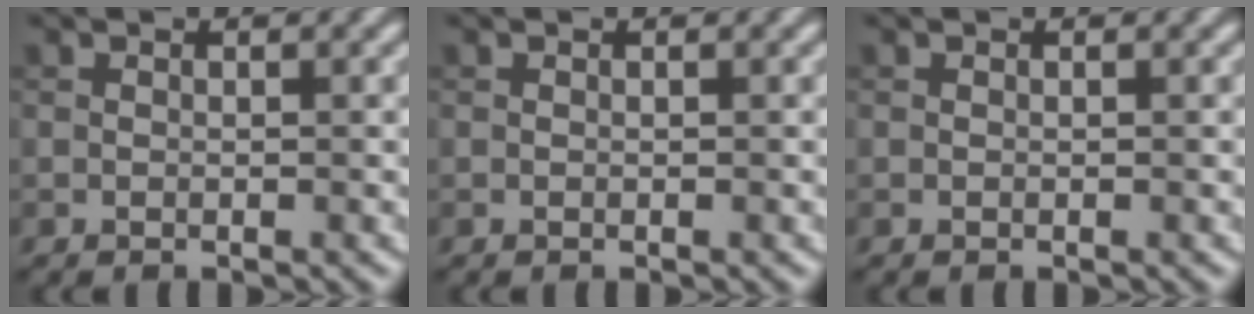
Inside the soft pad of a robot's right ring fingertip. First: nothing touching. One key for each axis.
{"total": 0.0}
{"total": 0.0}